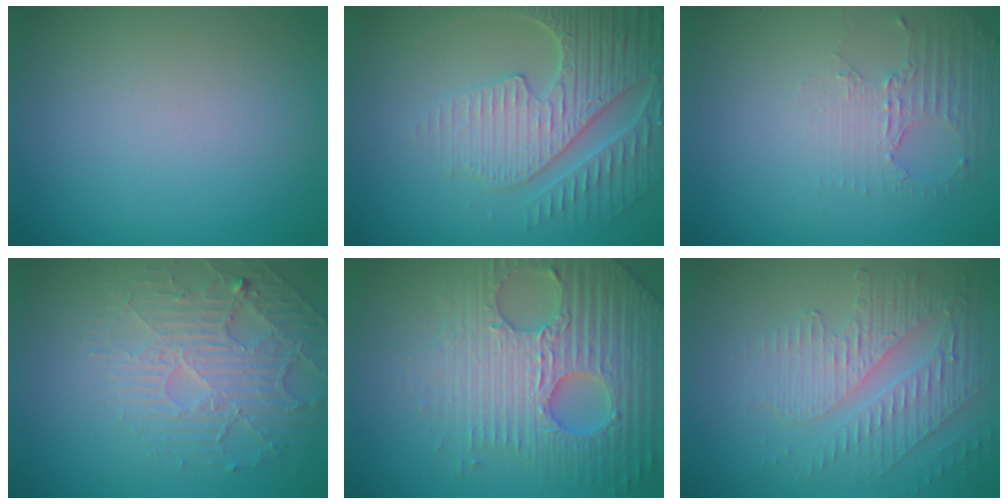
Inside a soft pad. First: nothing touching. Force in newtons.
{"total": 5.3, "press": 4.8, "slide": 2.3}
{"total": 2.7, "press": 1.9, "slide": 1.9}
{"total": 4.7, "press": 3.5, "slide": 3.1}
{"total": 7.3, "press": 7.1, "slide": 1.8}
{"total": 4.0, "press": 3.3, "slide": 2.3}